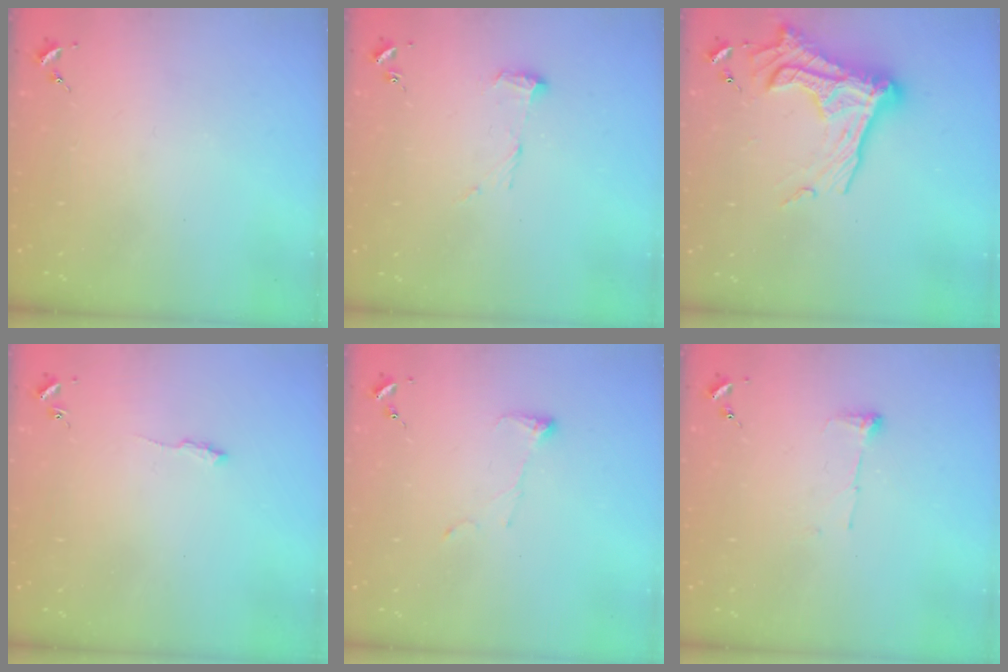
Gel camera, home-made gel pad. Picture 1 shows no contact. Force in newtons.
{"total": 8.1, "press": 8.1, "slide": 0.2}
{"total": 20.9, "press": 20.8, "slide": 1.7}
{"total": 3.7, "press": 3.6, "slide": 0.5}
{"total": 5.5, "press": 5.5, "slide": 0.4}
{"total": 5.1, "press": 5.1, "slide": 0.3}